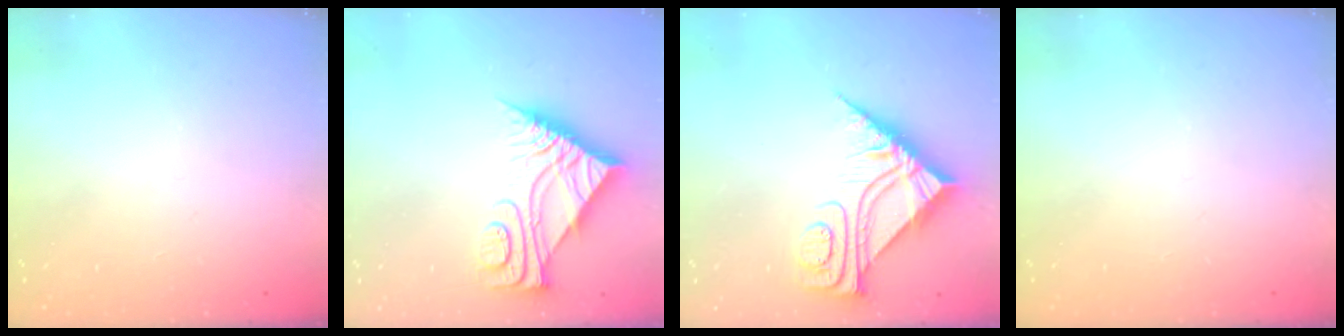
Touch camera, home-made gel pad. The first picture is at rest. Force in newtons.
{"total": 8.3, "press": 8.3, "slide": 0.5}
{"total": 10.0, "press": 9.9, "slide": 0.9}
{"total": 0.0}